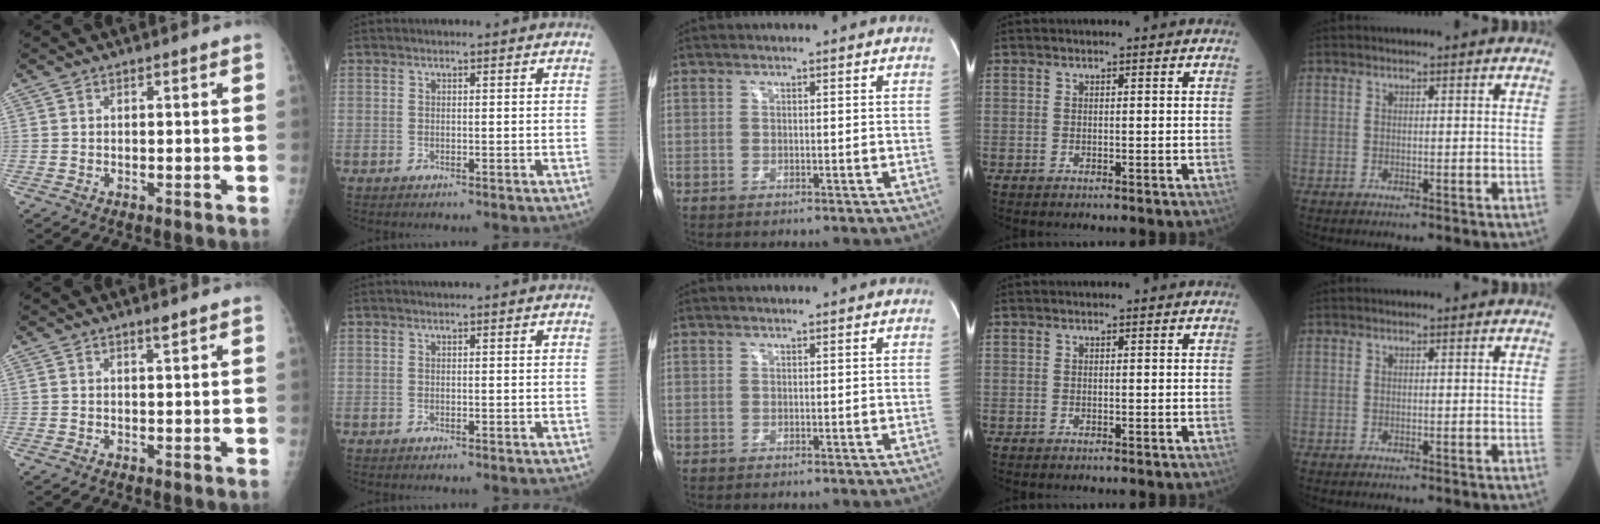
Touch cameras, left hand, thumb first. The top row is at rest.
{"thumb": {"total": 0.7, "force": [0.6, -0.1, 0.5], "torque": [-0.005, -0.003, 0.010]}, "index": {"total": 1.0, "force": [0.7, -0.1, 0.6], "torque": [-0.012, 0.010, 0.008]}}